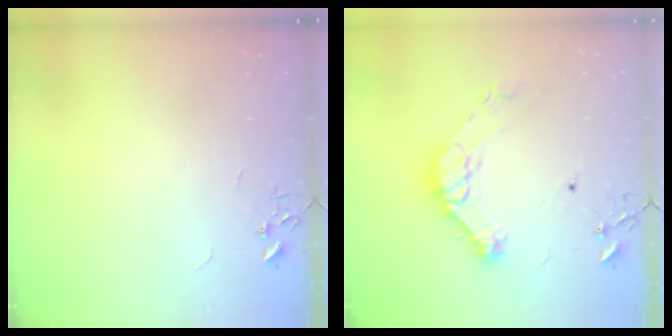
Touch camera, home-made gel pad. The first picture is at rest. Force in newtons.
{"total": 14.5, "press": 14.5, "slide": 1.1}